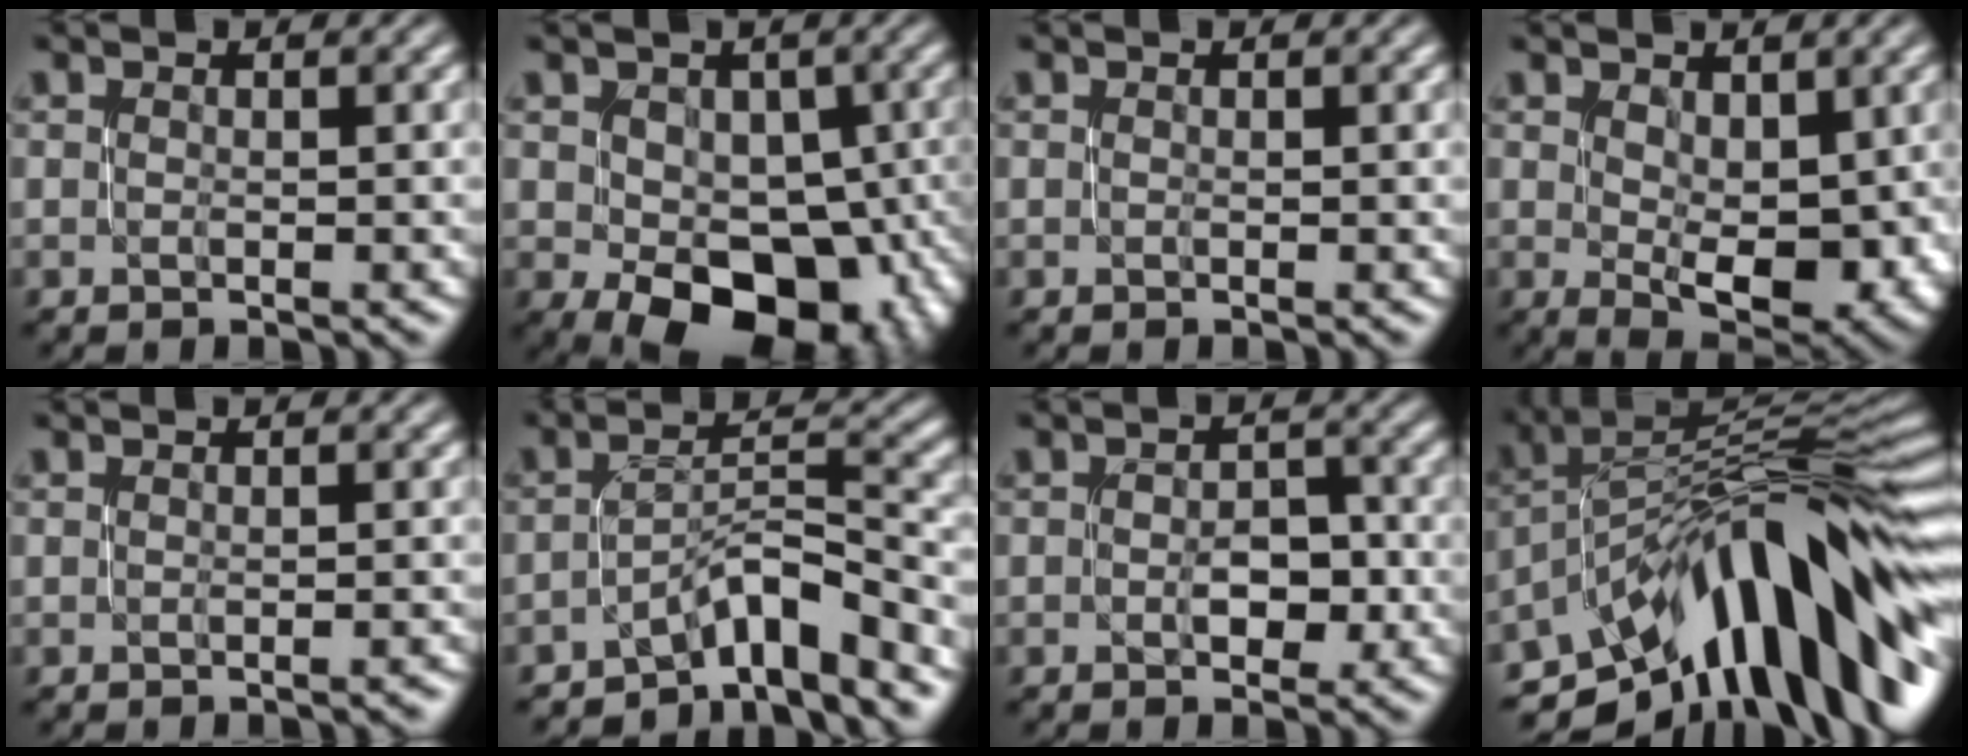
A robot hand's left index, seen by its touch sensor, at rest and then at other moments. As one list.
[{"total": 10.7, "force": [-3.0, 7.2, 7.3], "torque": [-0.099, -0.023, -0.040]}, {"total": 0.0}, {"total": 7.0, "force": [-0.2, 4.0, 5.7], "torque": [-0.103, -0.013, 0.010]}, {"total": 0.9, "force": [-0.3, 0.4, 0.7], "torque": [-0.001, 0.000, -0.007]}, {"total": 5.4, "force": [-4.3, 1.0, 3.0], "torque": [-0.042, 0.015, -0.076]}, {"total": 2.4, "force": [-0.8, 1.4, 1.8], "torque": [-0.026, 0.004, -0.011]}, {"total": 12.9, "force": [-5.5, 5.1, 10.5], "torque": [-0.148, 0.034, -0.103]}]